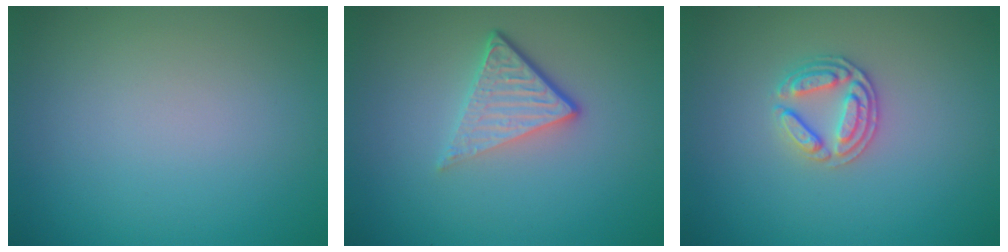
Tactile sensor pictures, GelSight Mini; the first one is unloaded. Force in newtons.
{"total": 4.1, "press": 2.8, "slide": 3.1}
{"total": 2.6, "press": 2.5, "slide": 0.6}